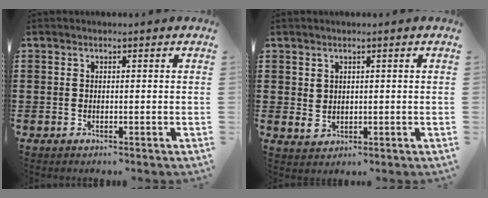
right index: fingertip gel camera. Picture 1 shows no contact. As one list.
[{"total": 1.9, "force": [1.0, 1.5, 0.6], "torque": [-0.017, 0.008, 0.019]}]